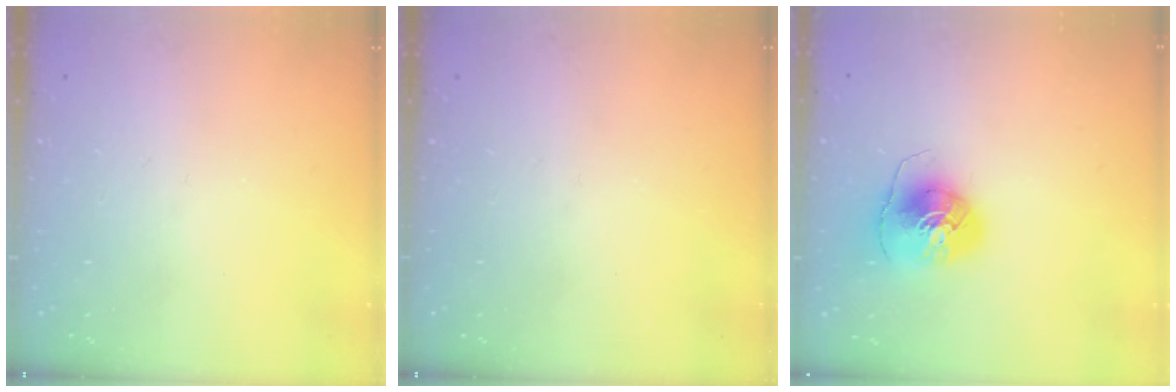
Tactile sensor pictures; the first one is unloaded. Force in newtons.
{"total": 0.0}
{"total": 8.5, "press": 8.4, "slide": 0.7}